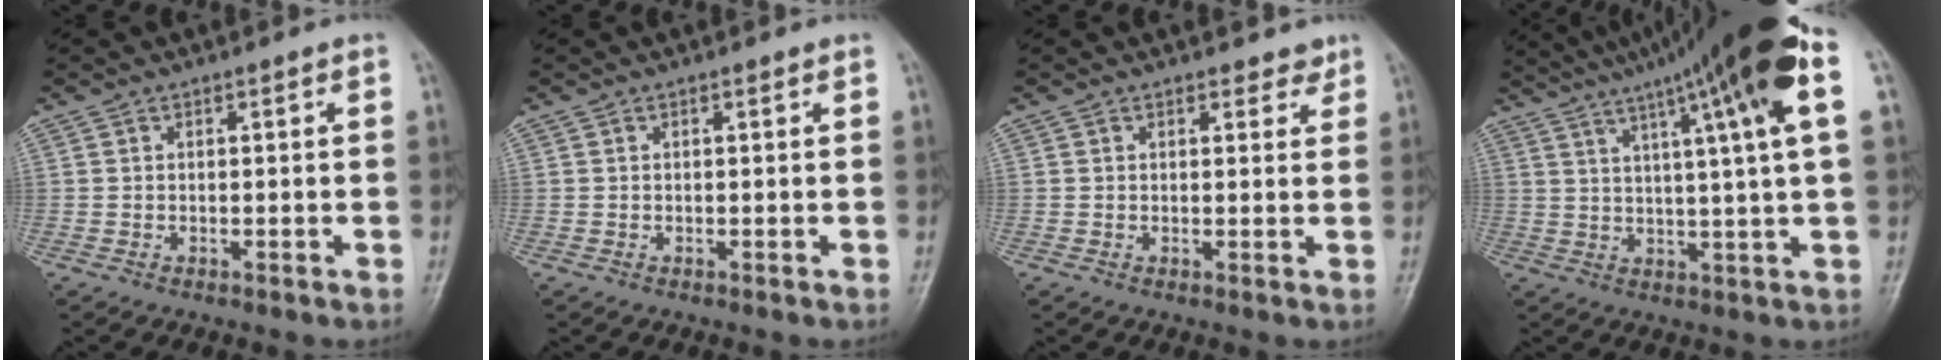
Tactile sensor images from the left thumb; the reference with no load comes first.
{"total": 0.0}
{"total": 2.3, "force": [1.8, 1.2, 0.7], "torque": [0.012, -0.009, 0.018]}
{"total": 21.0, "force": [10.4, 1.7, 18.2], "torque": [-0.278, 0.010, 0.144]}